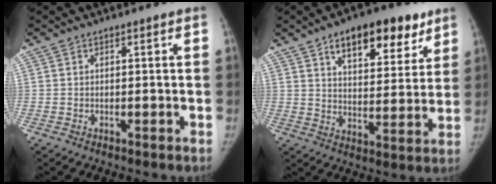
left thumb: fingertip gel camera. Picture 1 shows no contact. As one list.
[{"total": 16.7, "force": [9.7, 8.3, 10.7], "torque": [-0.100, -0.031, 0.144]}]